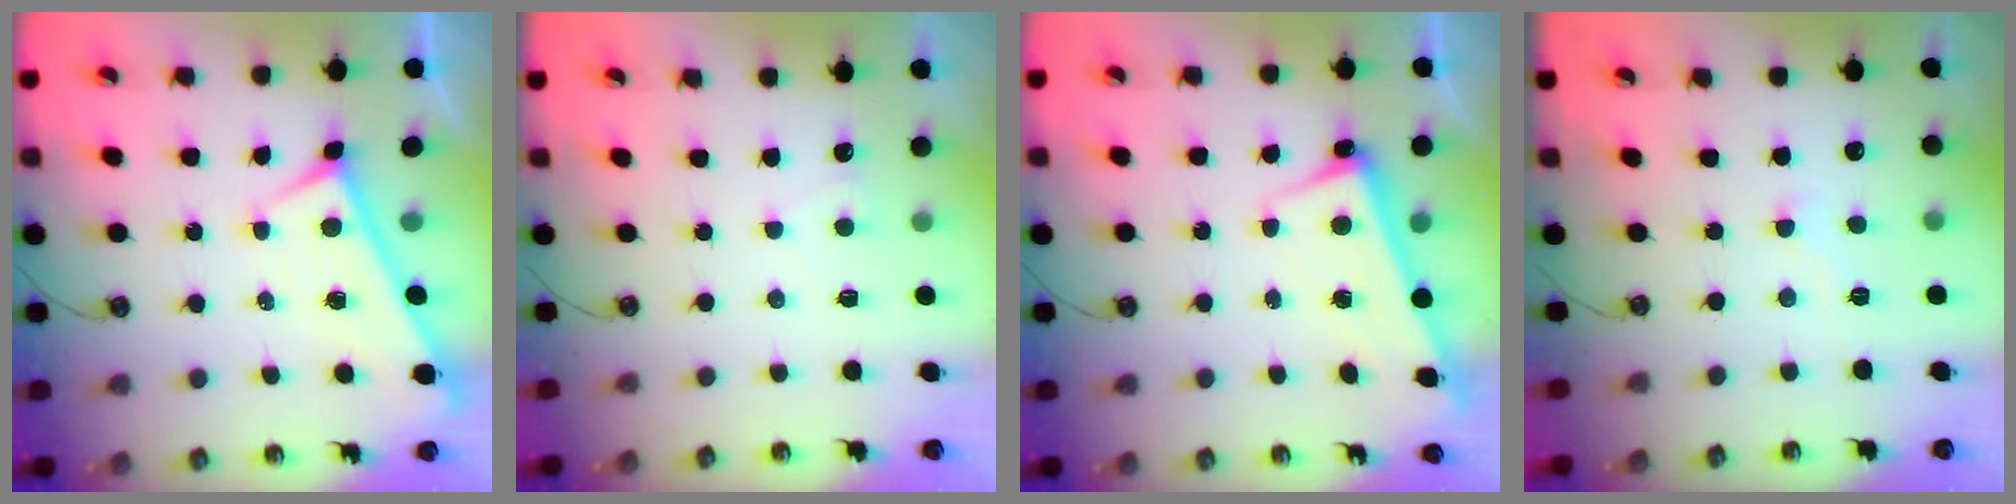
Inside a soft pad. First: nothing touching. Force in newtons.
{"total": 1.9, "press": 1.9, "slide": 0.4}
{"total": 2.6, "press": 2.4, "slide": 1.0}
{"total": 4.0, "press": 3.9, "slide": 0.3}